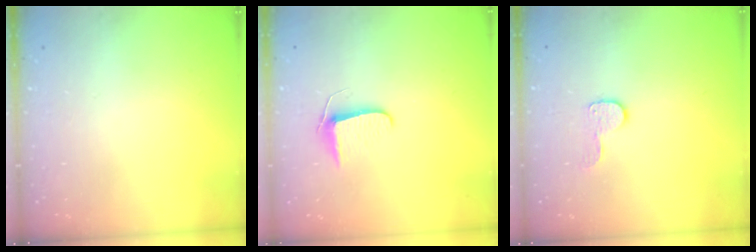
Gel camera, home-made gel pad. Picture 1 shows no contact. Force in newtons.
{"total": 6.3, "press": 6.2, "slide": 0.5}
{"total": 6.7, "press": 6.7, "slide": 0.4}